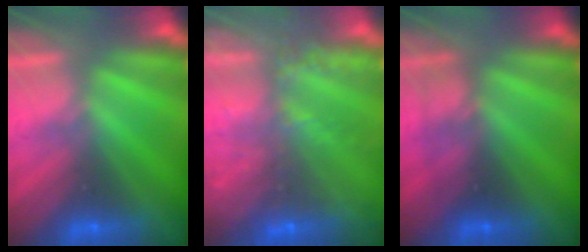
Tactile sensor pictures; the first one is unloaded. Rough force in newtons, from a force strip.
{"total": 9.6}
{"total": 2.7}